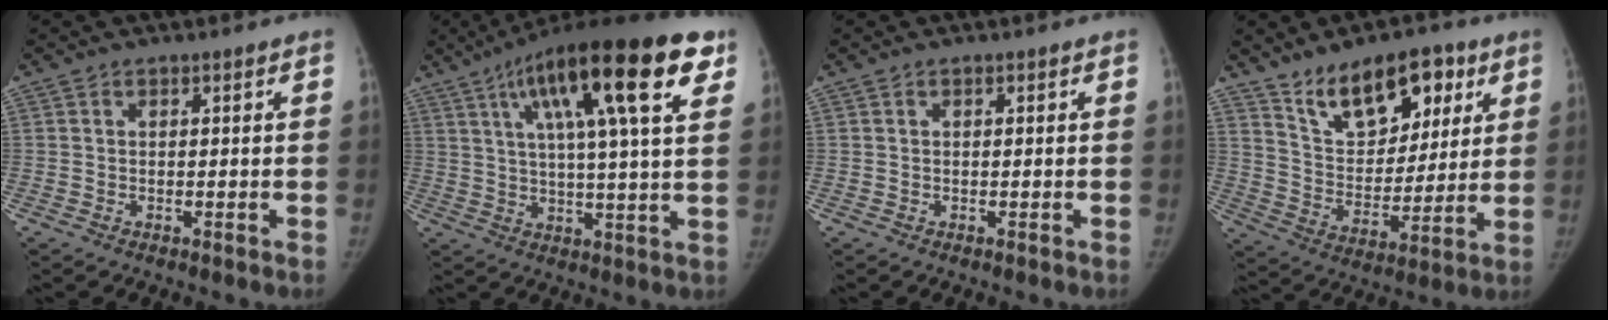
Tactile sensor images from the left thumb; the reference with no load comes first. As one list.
[{"total": 22.9, "force": [10.3, 5.1, 19.8], "torque": [-0.297, 0.006, 0.155]}, {"total": 0.0}, {"total": 16.7, "force": [9.8, 9.1, 10.0], "torque": [-0.107, -0.047, 0.171]}]